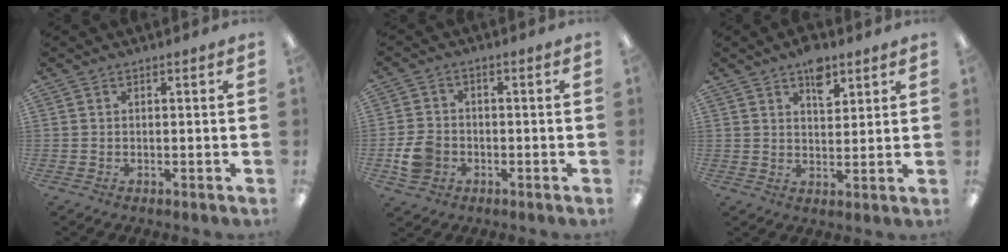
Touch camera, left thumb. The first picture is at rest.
{"total": 6.4, "force": [-2.2, 5.1, 3.2], "torque": [-0.064, 0.009, -0.040]}
{"total": 6.7, "force": [4.4, 3.6, 3.6], "torque": [-0.042, -0.017, 0.074]}